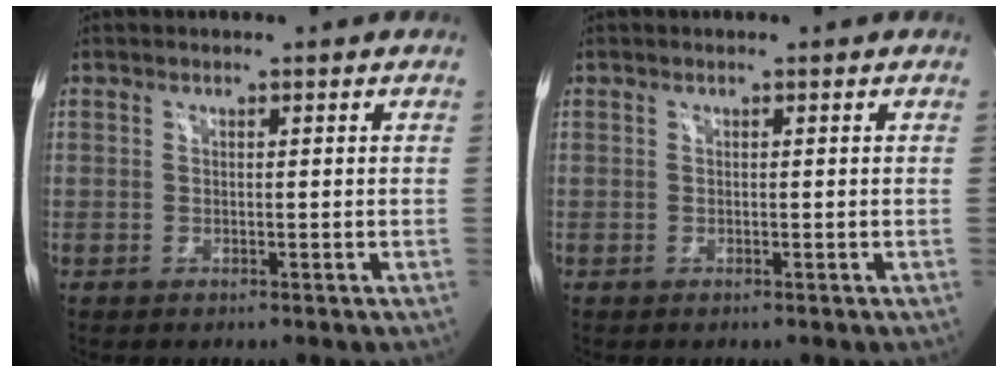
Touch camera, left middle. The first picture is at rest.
{"total": 0.0}